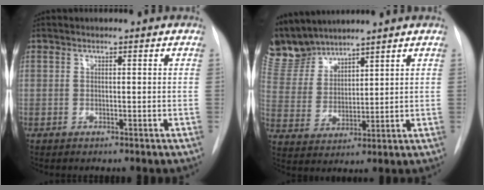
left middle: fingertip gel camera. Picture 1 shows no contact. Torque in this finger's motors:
{"motor_torque": [1.07, -1.07, 0.15, -0.06]}